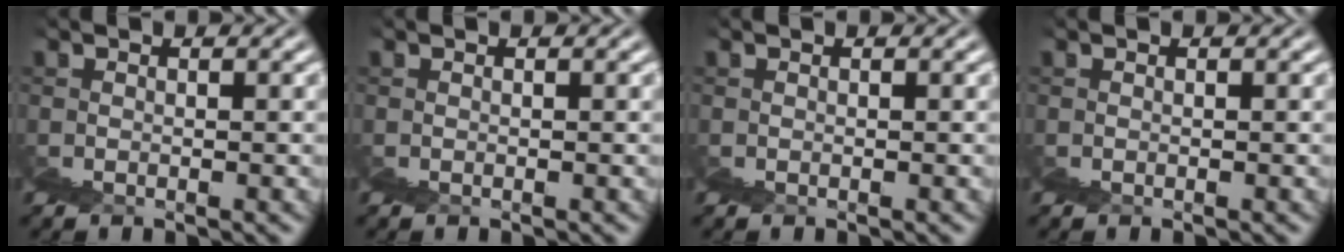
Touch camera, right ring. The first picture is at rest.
{"total": 0.0}
{"total": 0.0}
{"total": 0.0}